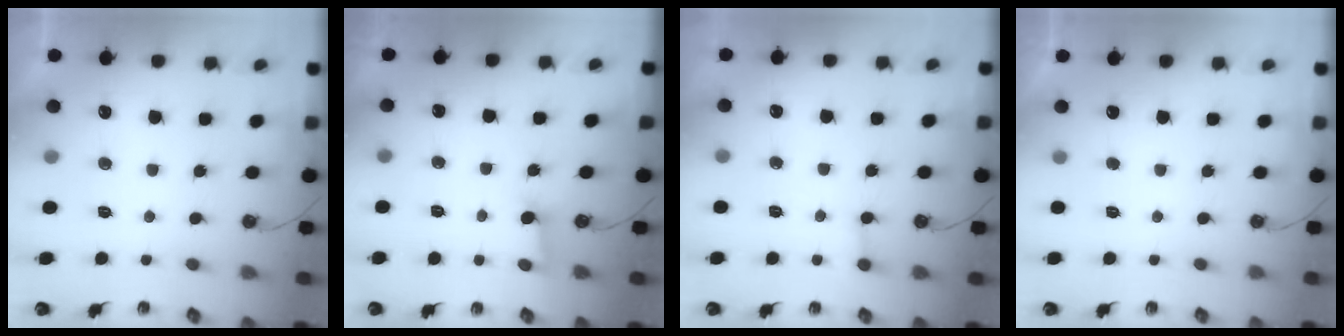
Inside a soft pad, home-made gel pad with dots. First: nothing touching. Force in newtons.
{"total": 2.8, "press": 2.8, "slide": 0.1}
{"total": 3.9, "press": 3.9, "slide": 0.4}
{"total": 0.0}